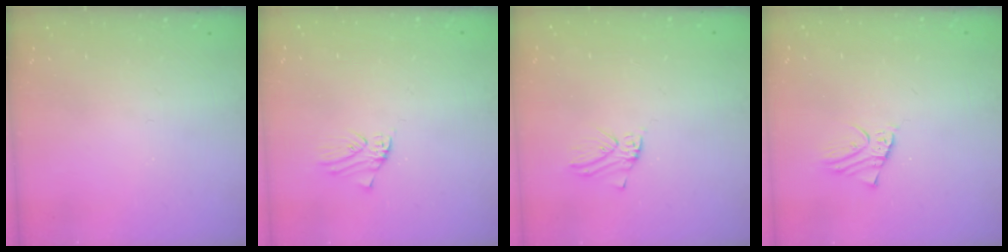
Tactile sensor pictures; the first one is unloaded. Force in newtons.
{"total": 0.5, "press": 0.5, "slide": 0.1}
{"total": 2.2, "press": 2.2, "slide": 0.1}
{"total": 2.0, "press": 2.0, "slide": 0.1}